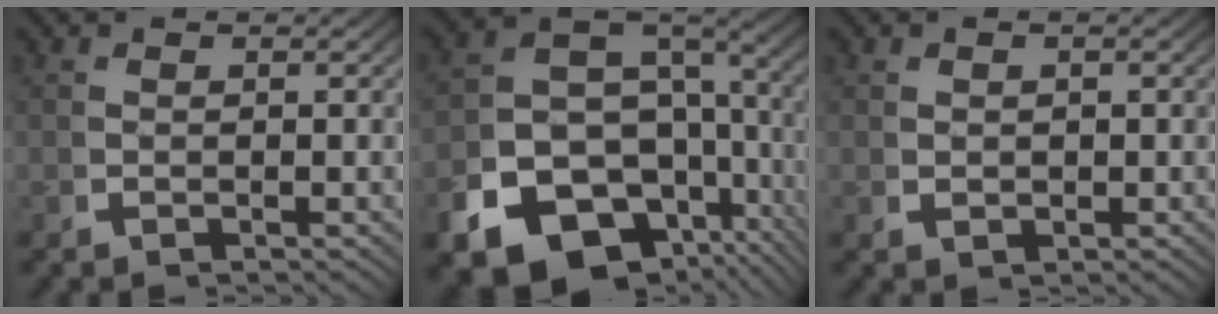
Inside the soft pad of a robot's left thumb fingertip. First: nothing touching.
{"total": 16.0, "force": [-5.7, 11.6, 9.5], "torque": [-0.179, -0.051, -0.087]}
{"total": 1.2, "force": [0.3, 0.9, 0.7], "torque": [-0.014, -0.004, 0.009]}